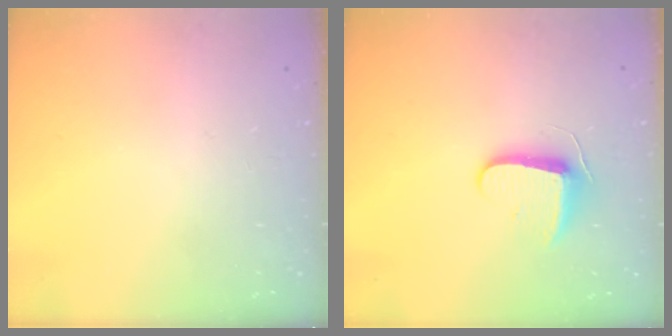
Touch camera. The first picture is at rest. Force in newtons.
{"total": 9.4, "press": 9.3, "slide": 0.9}